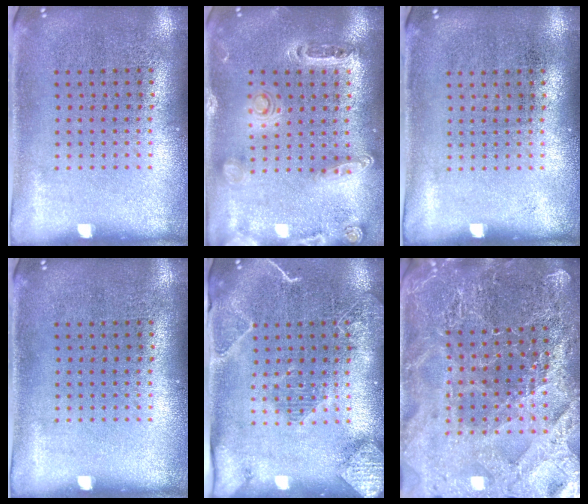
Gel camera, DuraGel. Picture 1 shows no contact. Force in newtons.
{"total": 1.4, "press": 1.4, "slide": 0.3}
{"total": 0.0}
{"total": 0.0}
{"total": 2.1, "press": 2.0, "slide": 0.5}
{"total": 4.1, "press": 3.9, "slide": 1.1}